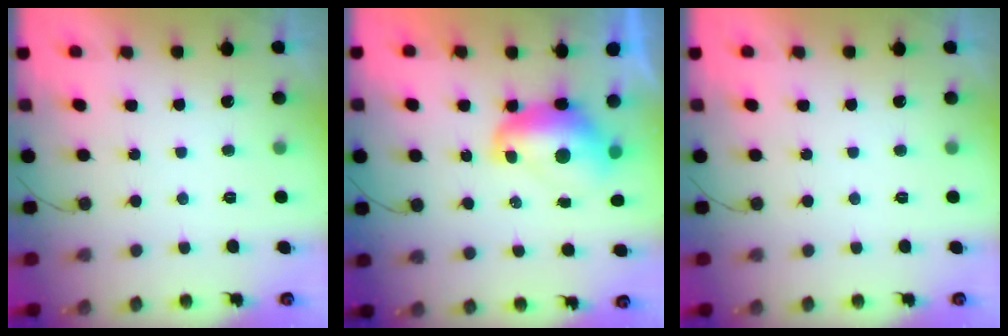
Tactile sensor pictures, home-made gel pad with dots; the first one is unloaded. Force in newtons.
{"total": 8.7, "press": 8.6, "slide": 0.9}
{"total": 0.0}